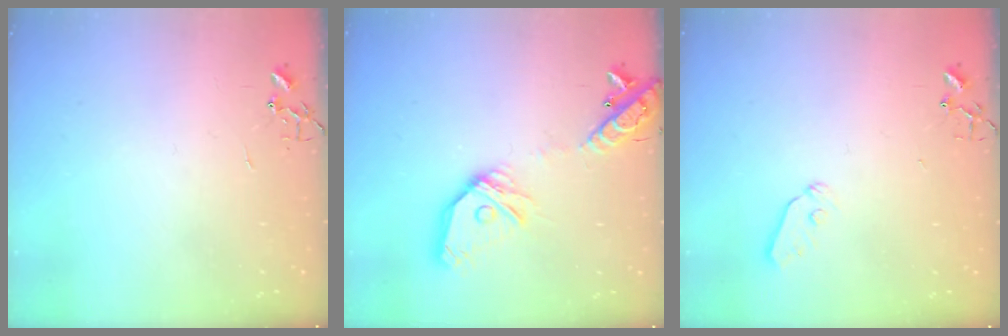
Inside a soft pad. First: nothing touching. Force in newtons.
{"total": 17.8, "press": 17.5, "slide": 3.3}
{"total": 5.8, "press": 5.8, "slide": 0.8}